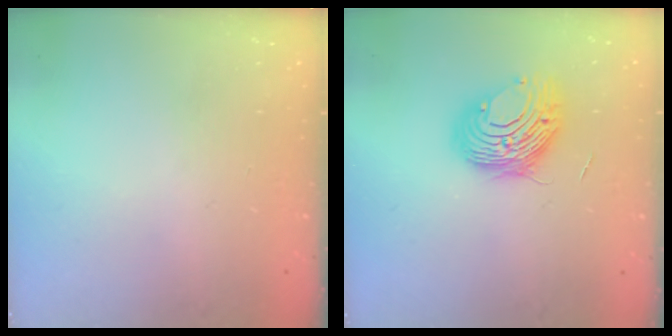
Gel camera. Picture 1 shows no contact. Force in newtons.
{"total": 11.0, "press": 10.9, "slide": 1.1}